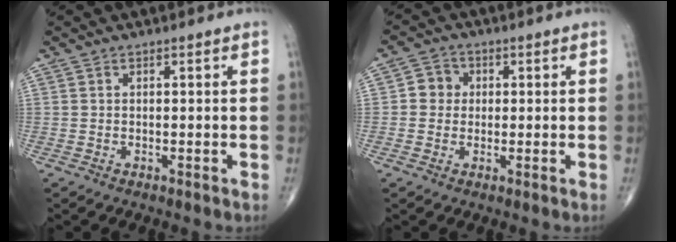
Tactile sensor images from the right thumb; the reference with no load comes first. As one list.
[{"total": 4.2, "force": [0.3, 3.9, 1.4], "torque": [0.000, 0.007, -0.003]}]